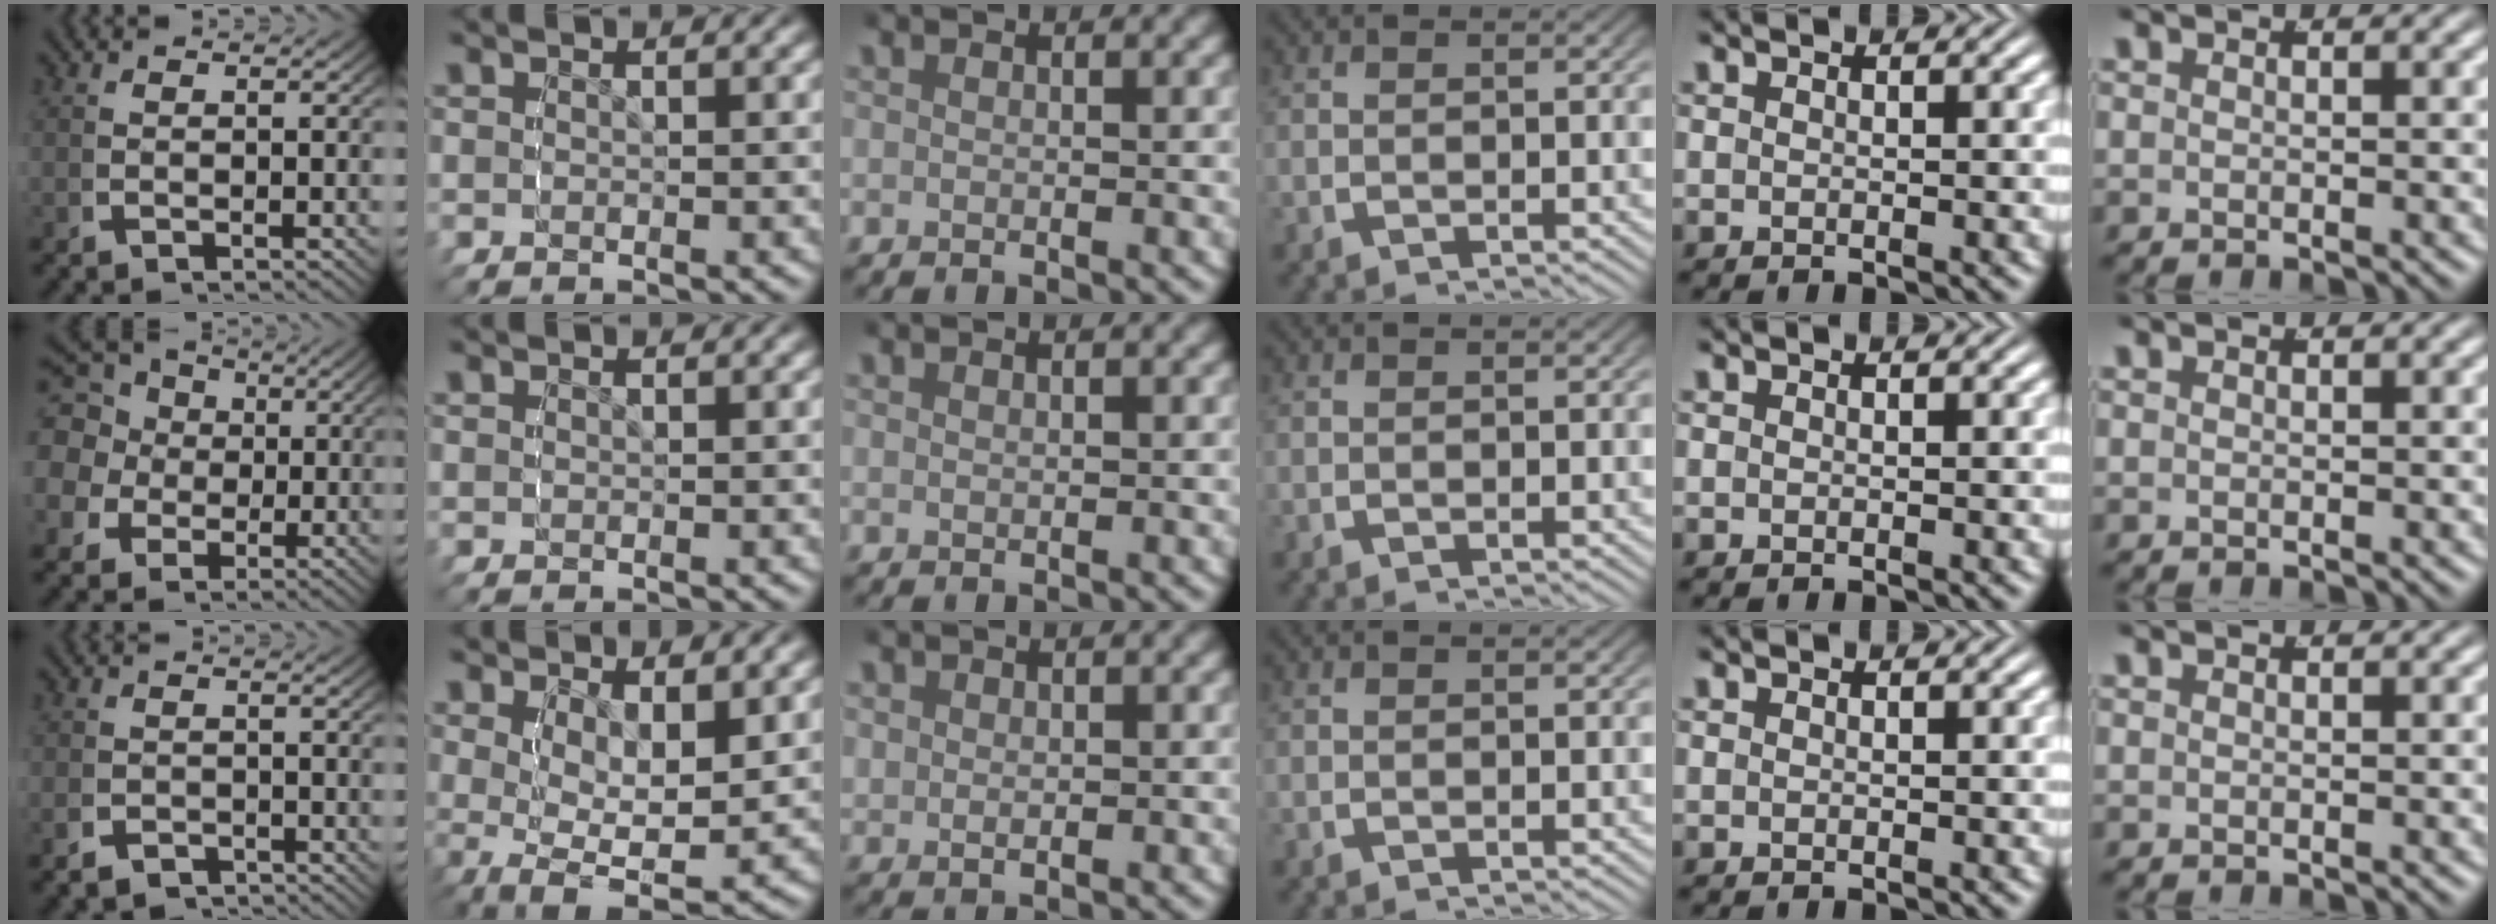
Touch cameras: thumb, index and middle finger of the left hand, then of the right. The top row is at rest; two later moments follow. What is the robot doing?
{"motion": "grasp_and_lifting", "object": "cloth"}